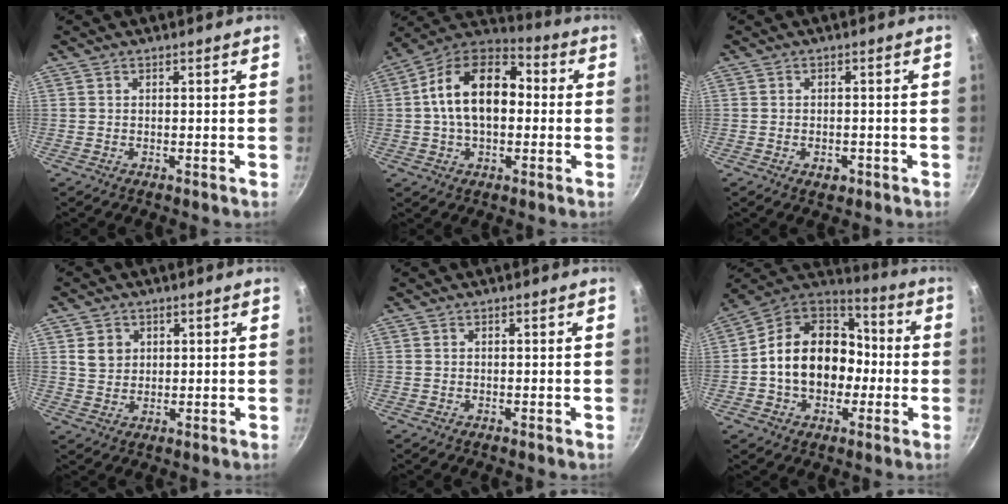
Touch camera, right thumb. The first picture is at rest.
{"total": 17.4, "force": [0.9, 11.1, 13.4], "torque": [-0.197, 0.038, -0.006]}
{"total": 2.5, "force": [-1.1, 1.6, 1.6], "torque": [-0.020, 0.009, -0.012]}
{"total": 4.4, "force": [1.4, 3.8, 1.8], "torque": [-0.015, 0.000, 0.027]}
{"total": 0.0}
{"total": 18.7, "force": [-1.5, 14.5, 11.8], "torque": [-0.166, 0.051, -0.034]}